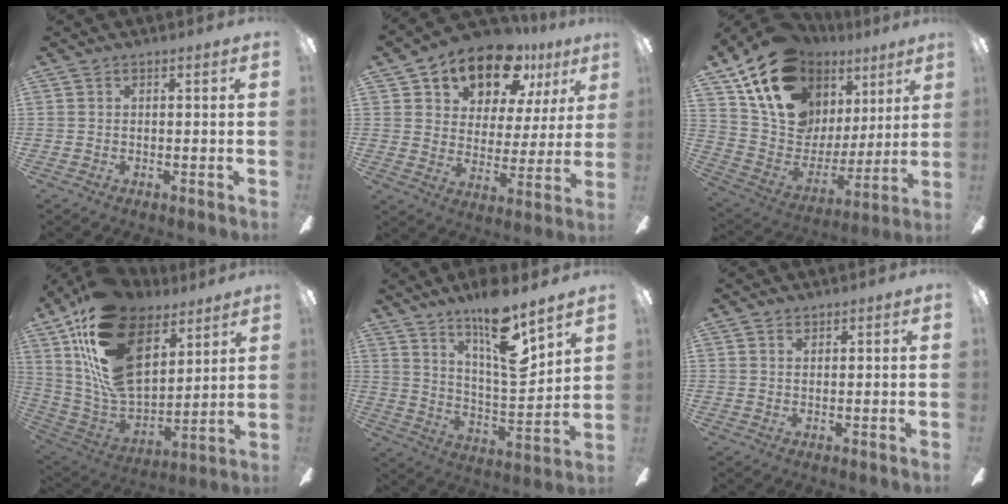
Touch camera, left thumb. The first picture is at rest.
{"total": 14.3, "force": [10.9, 7.2, 5.8], "torque": [-0.101, -0.072, 0.196]}
{"total": 19.0, "force": [11.9, 12.3, 8.3], "torque": [-0.165, -0.066, 0.225]}
{"total": 25.2, "force": [12.7, 14.6, 16.1], "torque": [-0.320, -0.065, 0.237]}
{"total": 16.1, "force": [11.9, 3.4, 10.4], "torque": [-0.174, -0.081, 0.195]}
{"total": 1.0, "force": [0.8, 0.4, 0.2], "torque": [-0.006, 0.001, 0.016]}